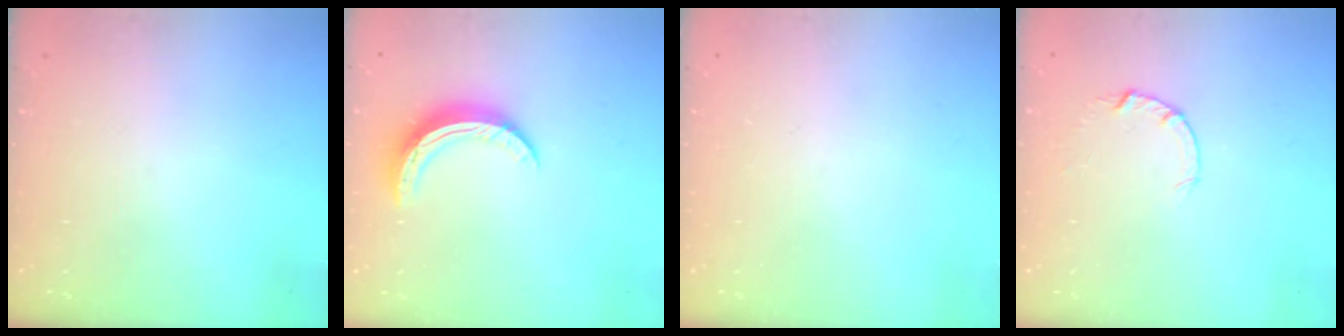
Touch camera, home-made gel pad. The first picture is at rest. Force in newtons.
{"total": 10.1, "press": 10.1, "slide": 0.5}
{"total": 0.0}
{"total": 2.6, "press": 2.6, "slide": 0.4}